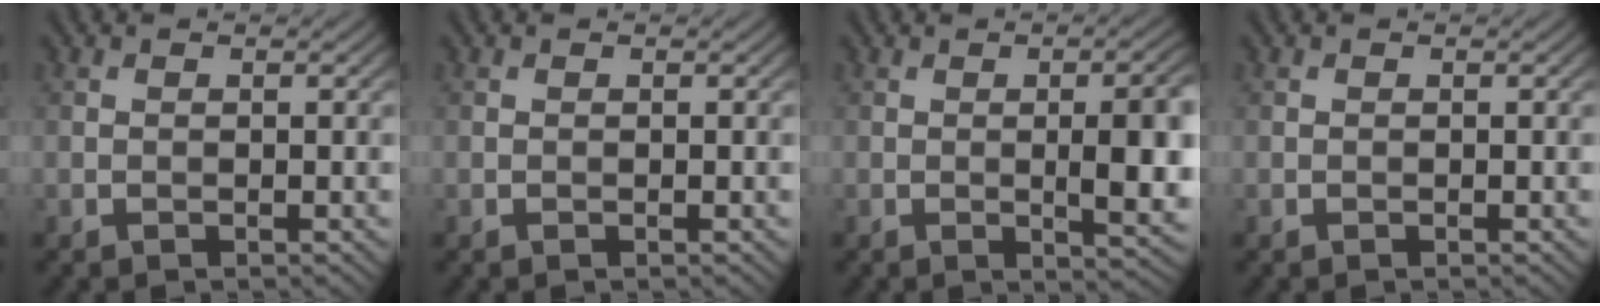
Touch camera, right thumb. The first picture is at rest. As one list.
[{"total": 0.0}, {"total": 7.7, "force": [-0.2, 2.2, 7.4], "torque": [-0.107, -0.002, 0.000]}, {"total": 0.0}]